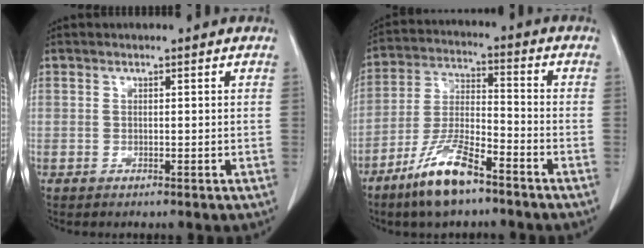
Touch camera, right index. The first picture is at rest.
{"total": 11.1, "force": [-7.5, 2.4, 7.9], "torque": [-0.165, -0.015, -0.144]}